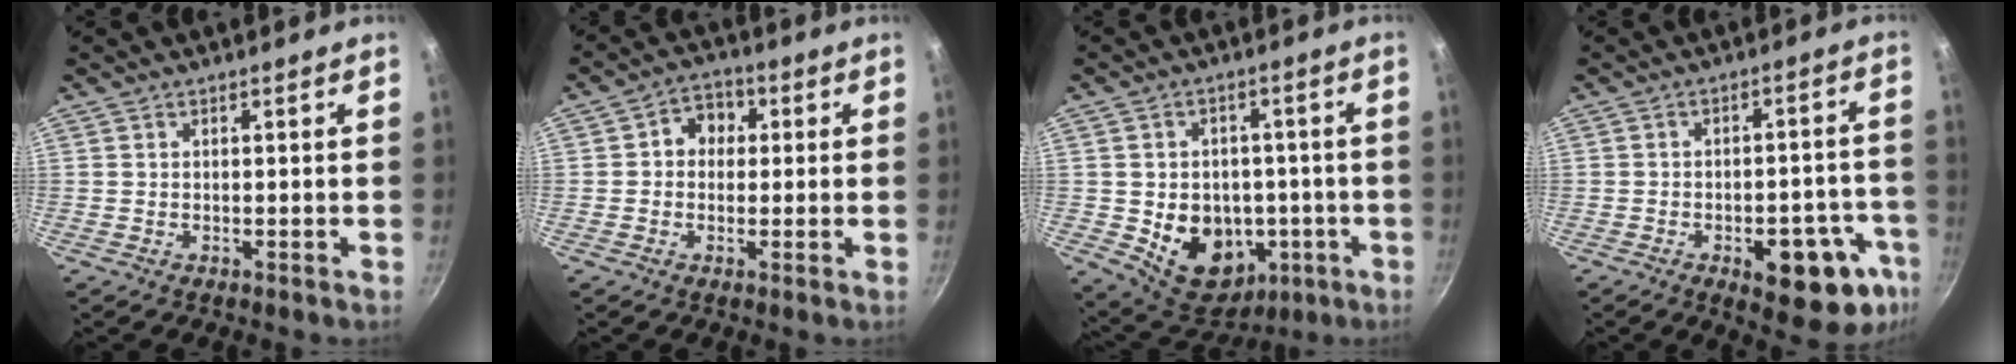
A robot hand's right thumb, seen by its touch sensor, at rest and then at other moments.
{"total": 5.7, "force": [0.7, 4.7, 3.2], "torque": [-0.023, 0.015, 0.001]}
{"total": 14.3, "force": [-3.2, 10.7, 8.9], "torque": [-0.101, 0.013, -0.025]}
{"total": 14.2, "force": [-6.7, 5.6, 11.3], "torque": [-0.115, 0.041, -0.077]}